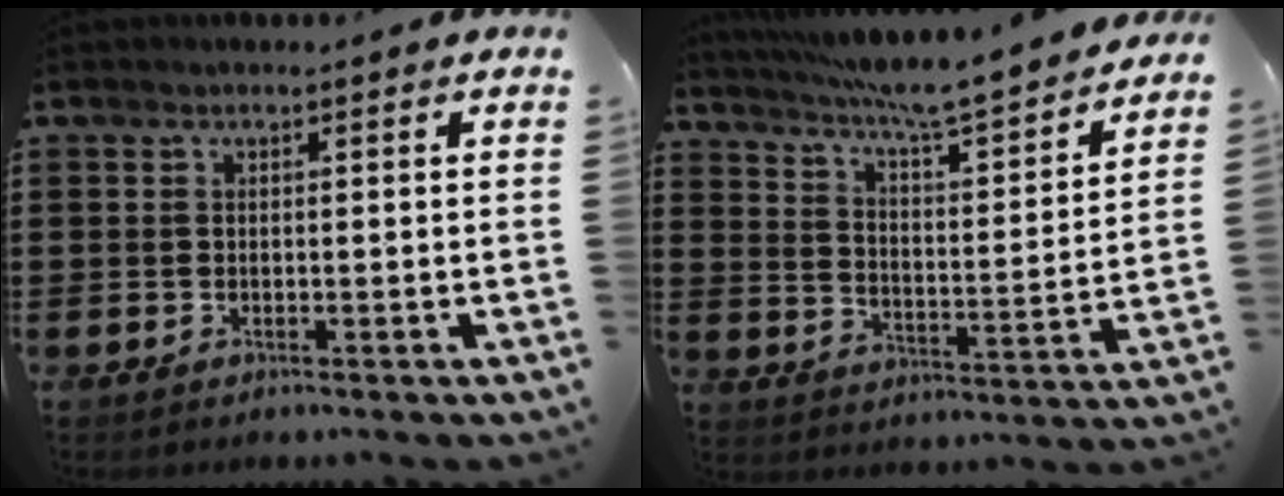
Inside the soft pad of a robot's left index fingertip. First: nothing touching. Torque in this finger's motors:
{"motor_torque": [1.06, -1.08, 0.59, 0.17]}